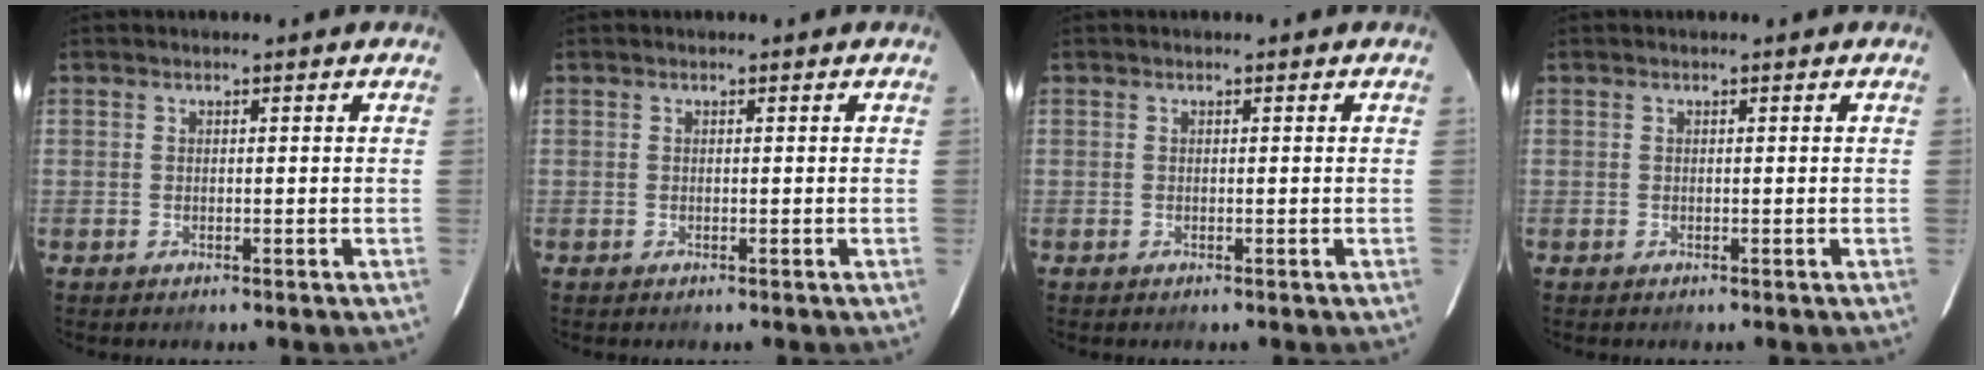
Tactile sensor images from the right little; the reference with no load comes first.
{"total": 0.0}
{"total": 0.0}
{"total": 0.0}